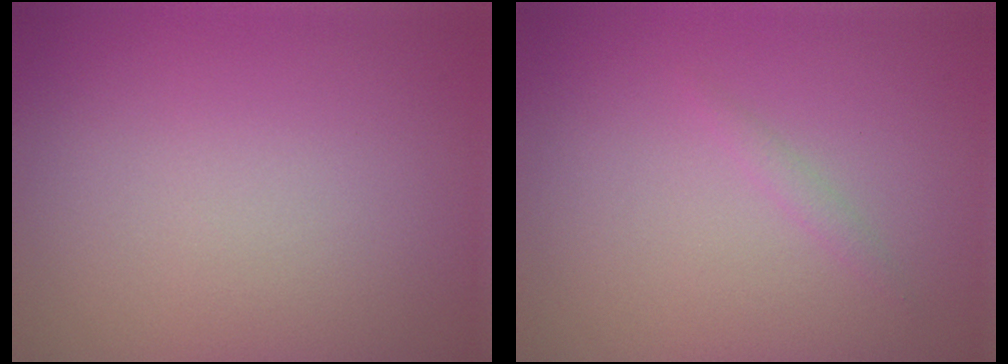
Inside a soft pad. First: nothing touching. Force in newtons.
{"total": 0.6, "press": 0.6, "slide": 0.0}